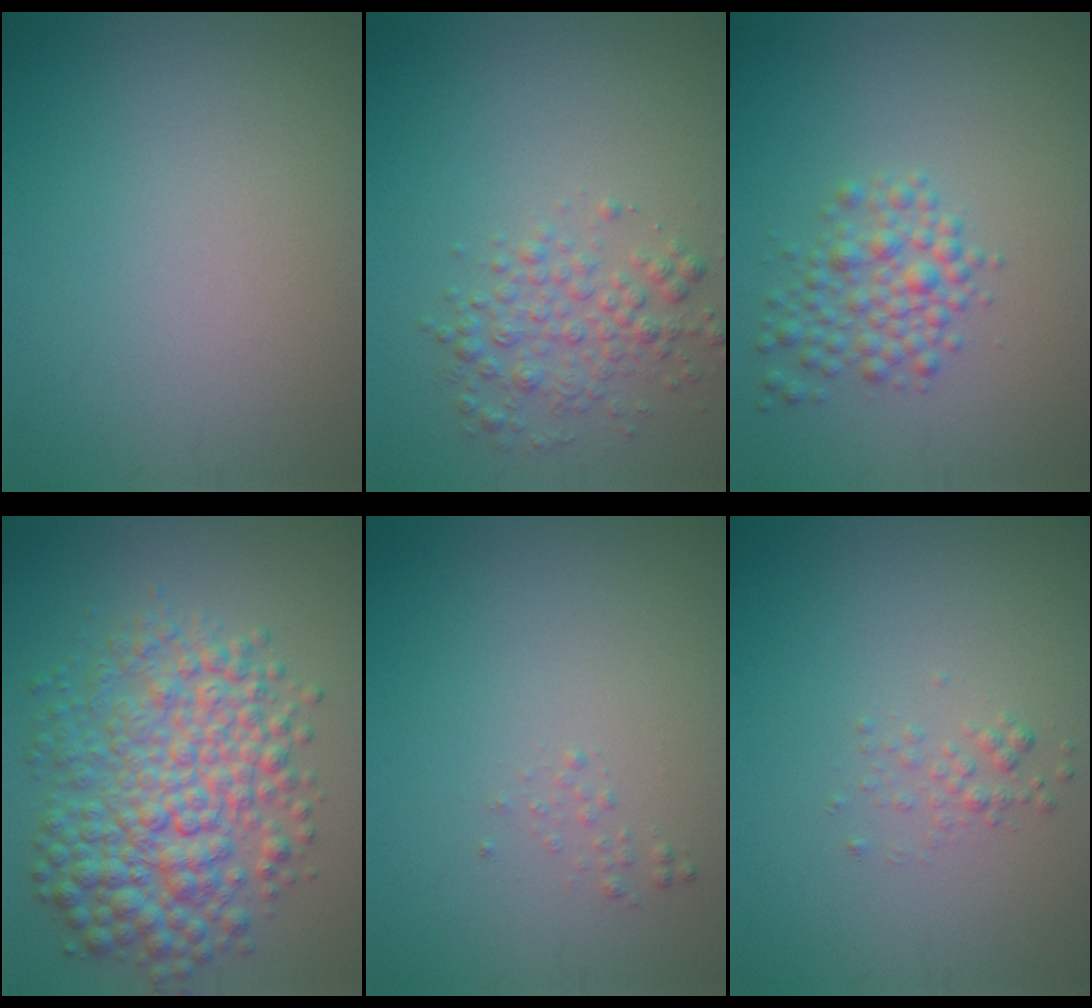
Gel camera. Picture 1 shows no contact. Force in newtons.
{"total": 2.9, "press": 2.9, "slide": 0.1}
{"total": 3.1, "press": 3.1, "slide": 0.1}
{"total": 7.9, "press": 7.9, "slide": 0.1}
{"total": 0.6, "press": 0.6, "slide": 0.1}
{"total": 1.0, "press": 1.0, "slide": 0.1}